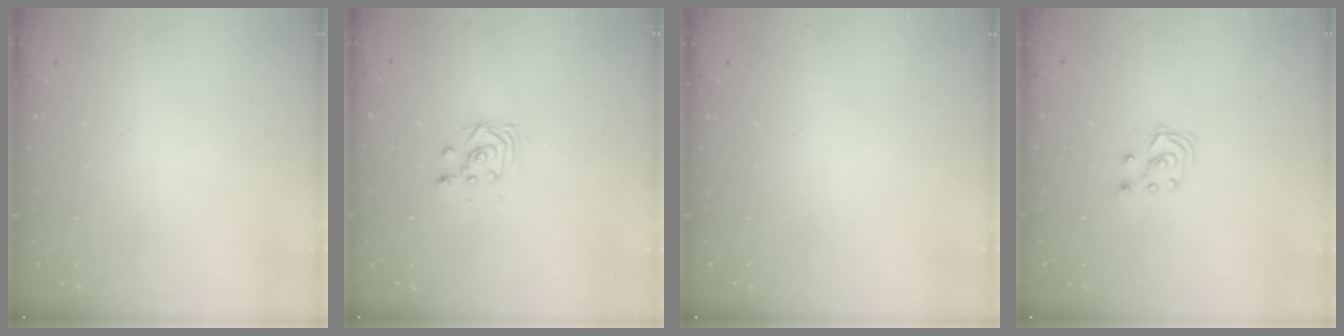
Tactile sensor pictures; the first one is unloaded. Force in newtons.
{"total": 3.0, "press": 3.0, "slide": 0.2}
{"total": 0.0}
{"total": 2.8, "press": 2.7, "slide": 0.7}